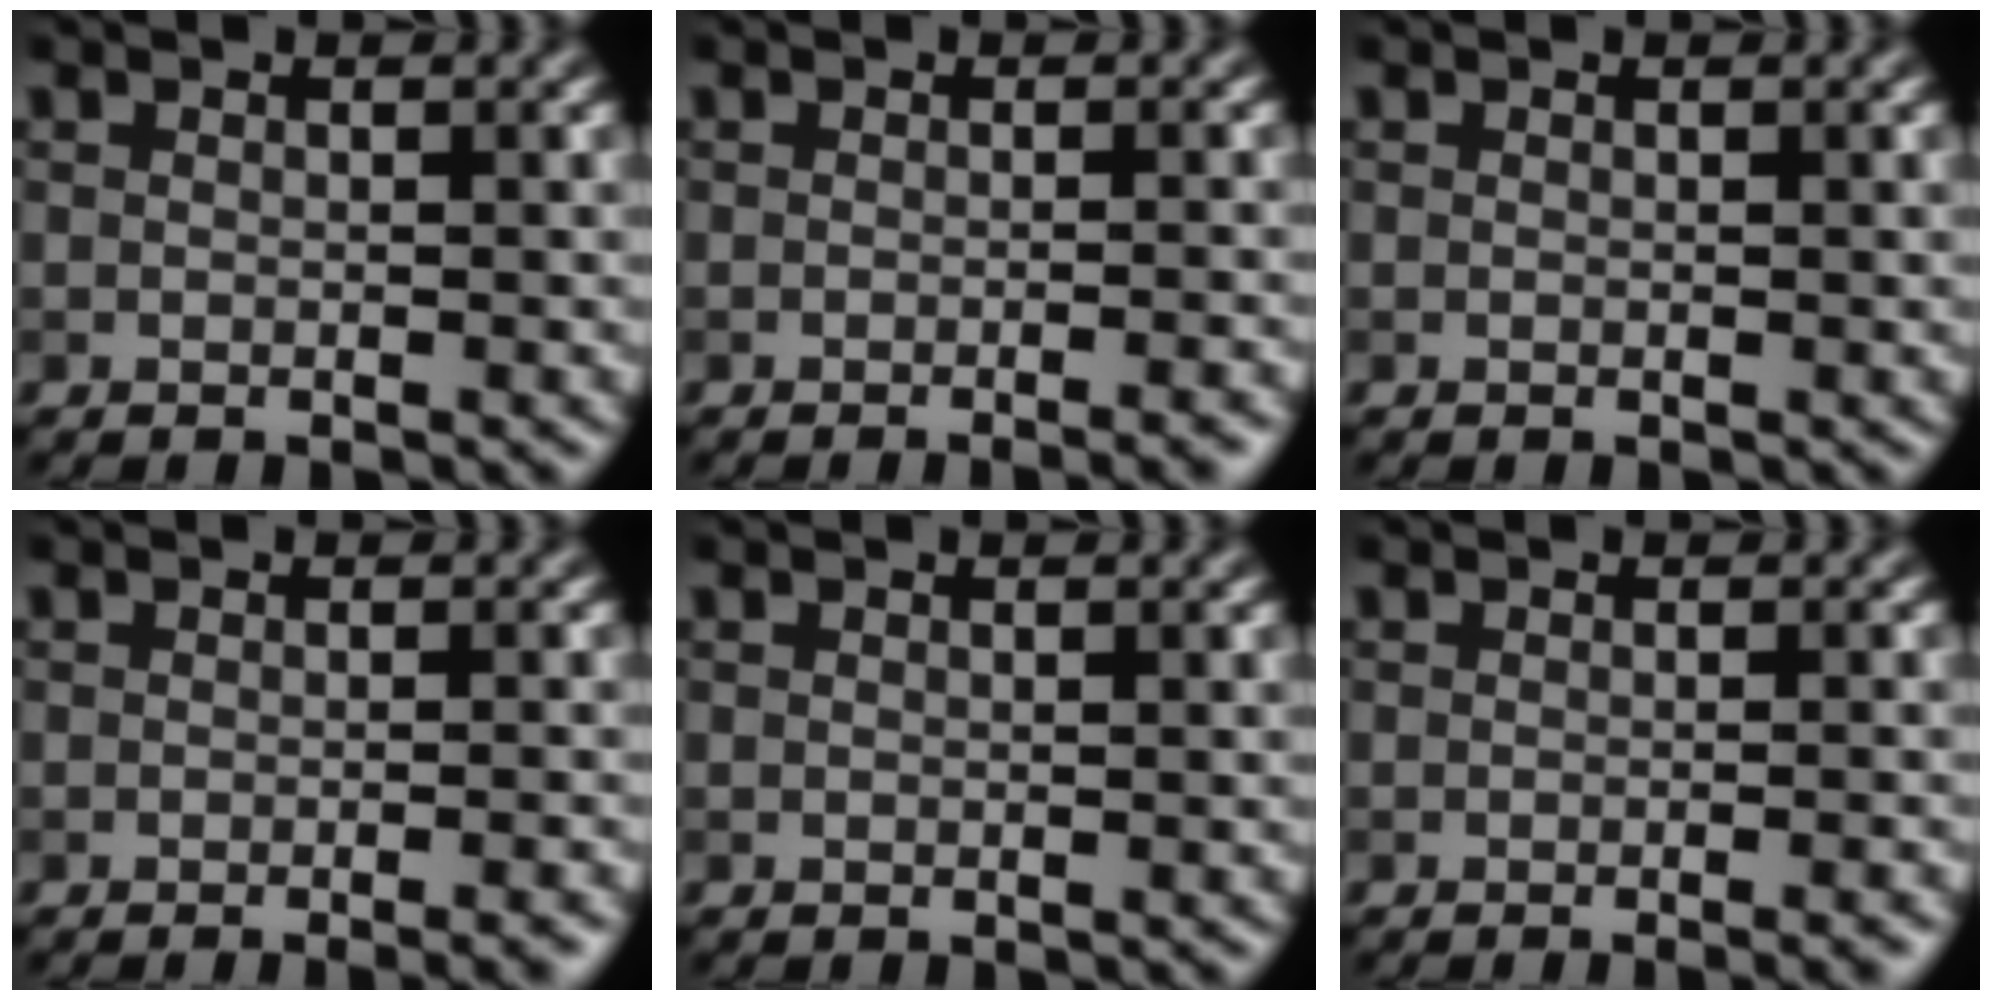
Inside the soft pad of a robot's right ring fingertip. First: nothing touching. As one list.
[{"total": 2.0, "force": [-1.1, 0.5, 1.7], "torque": [-0.008, 0.001, -0.019]}, {"total": 0.0}, {"total": 2.5, "force": [-1.2, 0.7, 2.0], "torque": [-0.009, 0.002, -0.017]}, {"total": 0.0}, {"total": 1.7, "force": [-0.9, 0.4, 1.4], "torque": [-0.007, -0.002, -0.015]}]